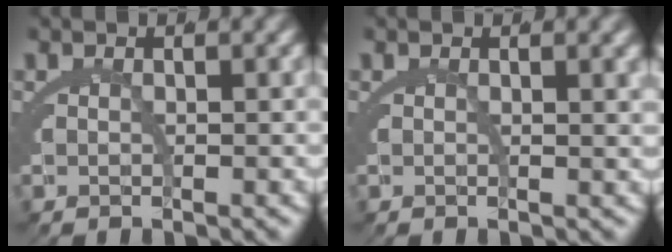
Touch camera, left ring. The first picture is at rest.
{"total": 0.6, "force": [0.3, -0.1, 0.5], "torque": [-0.012, -0.001, 0.005]}